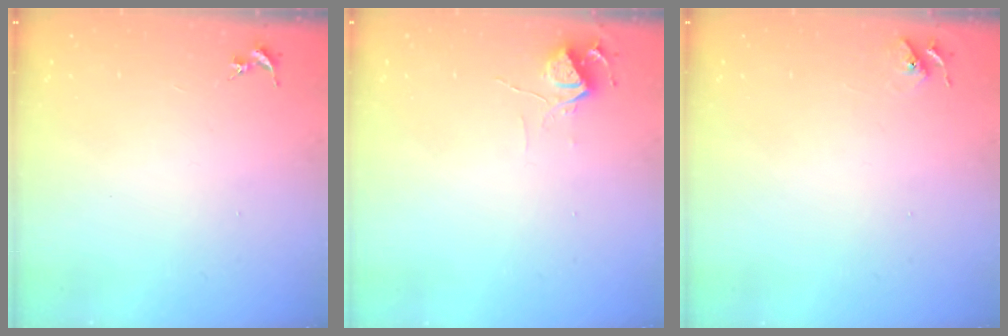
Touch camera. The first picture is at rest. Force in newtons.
{"total": 6.0, "press": 6.0, "slide": 0.7}
{"total": 5.8, "press": 5.8, "slide": 0.7}